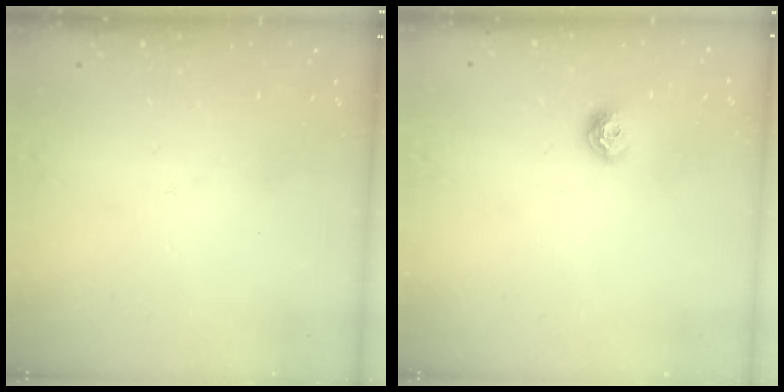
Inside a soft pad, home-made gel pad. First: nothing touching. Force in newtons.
{"total": 8.0, "press": 8.0, "slide": 1.0}